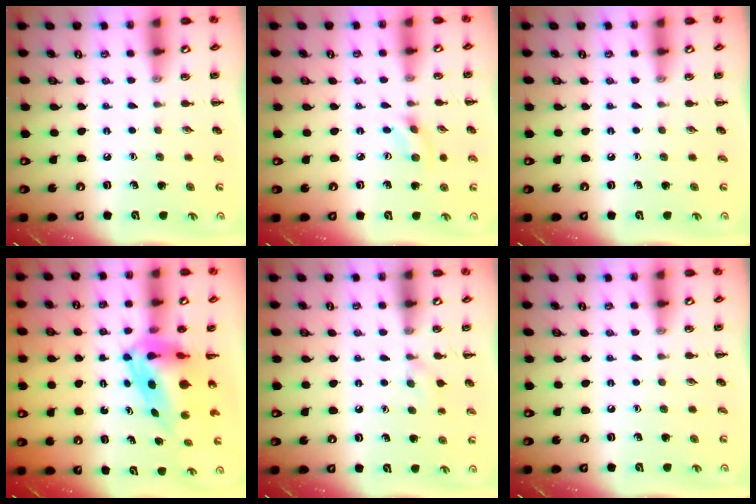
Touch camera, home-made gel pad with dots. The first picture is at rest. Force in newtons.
{"total": 2.8, "press": 2.6, "slide": 1.0}
{"total": 0.0}
{"total": 9.5, "press": 9.0, "slide": 3.1}
{"total": 6.3, "press": 6.0, "slide": 1.9}
{"total": 0.0}